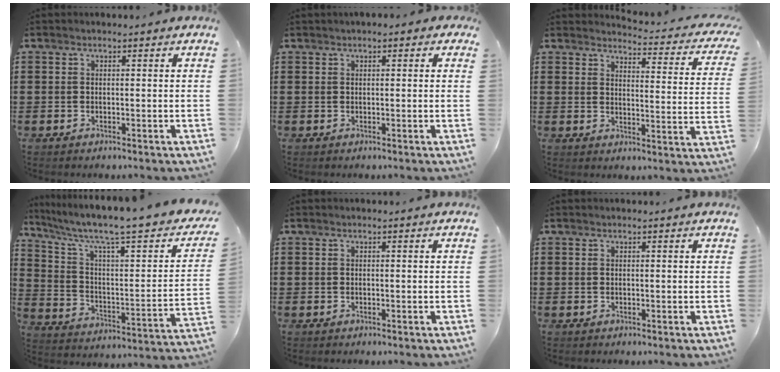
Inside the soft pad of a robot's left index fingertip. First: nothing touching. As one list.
[{"total": 0.7, "force": [0.2, 0.5, 0.5], "torque": [-0.012, 0.006, 0.002]}, {"total": 3.6, "force": [3.4, 0.2, 1.1], "torque": [-0.025, -0.031, 0.052]}, {"total": 8.4, "force": [6.3, 1.2, 5.5], "torque": [-0.126, -0.048, 0.097]}, {"total": 0.0}, {"total": 0.0}]